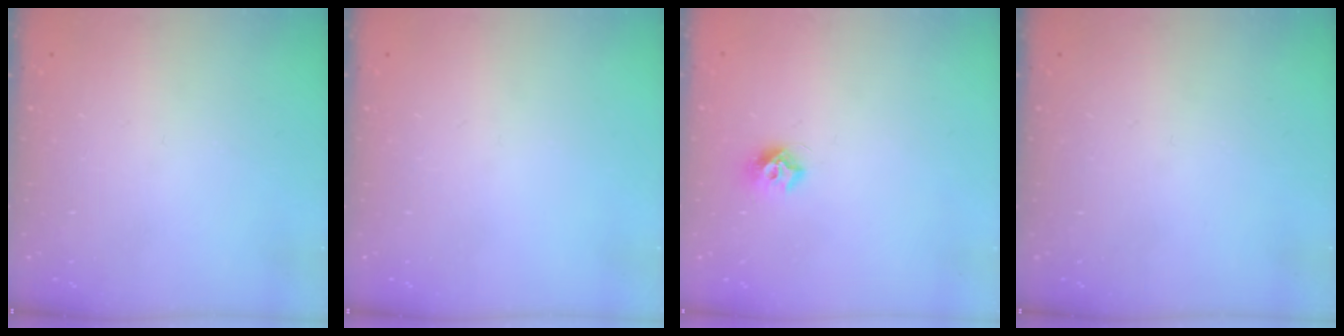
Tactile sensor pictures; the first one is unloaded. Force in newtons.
{"total": 0.0}
{"total": 7.7, "press": 7.7, "slide": 0.7}
{"total": 0.0}